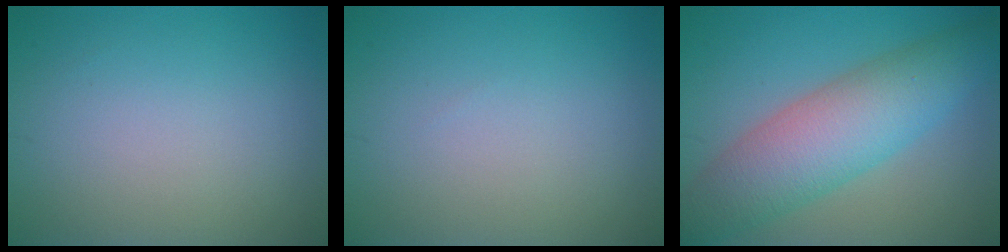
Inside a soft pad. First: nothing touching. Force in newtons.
{"total": 0.0}
{"total": 7.8, "press": 7.8, "slide": 0.2}